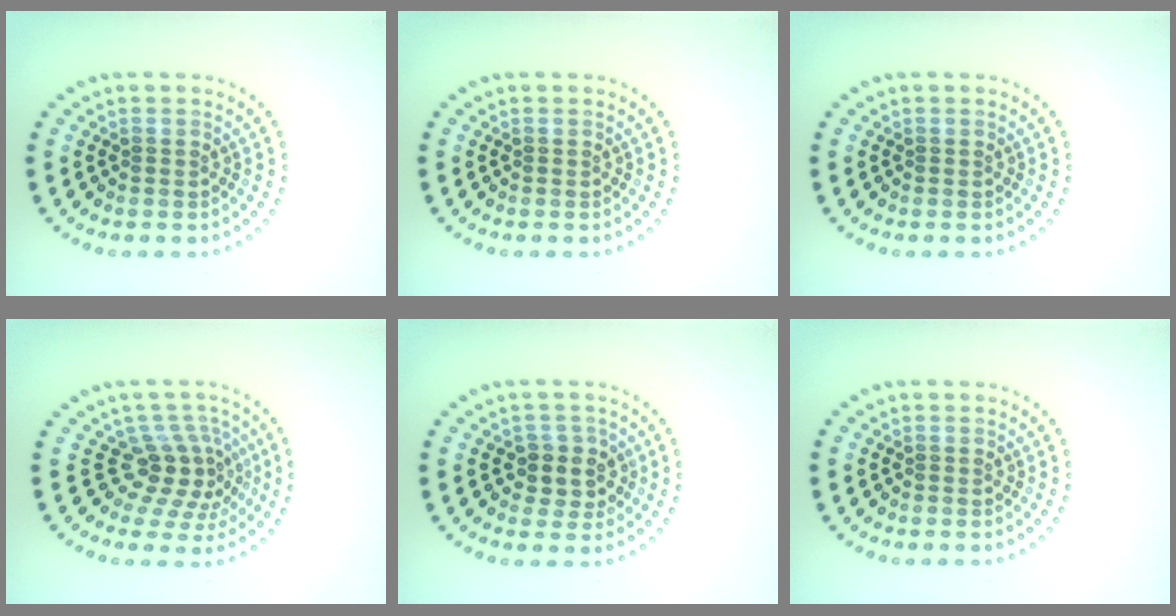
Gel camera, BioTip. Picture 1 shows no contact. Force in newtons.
{"total": 0.0}
{"total": 0.0}
{"total": 4.0, "press": 2.8, "slide": 2.8}
{"total": 2.9, "press": 2.6, "slide": 1.2}
{"total": 0.0}